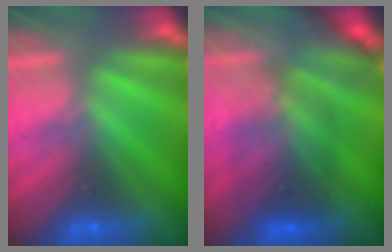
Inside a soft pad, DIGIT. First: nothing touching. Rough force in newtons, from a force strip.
{"total": 2.7}